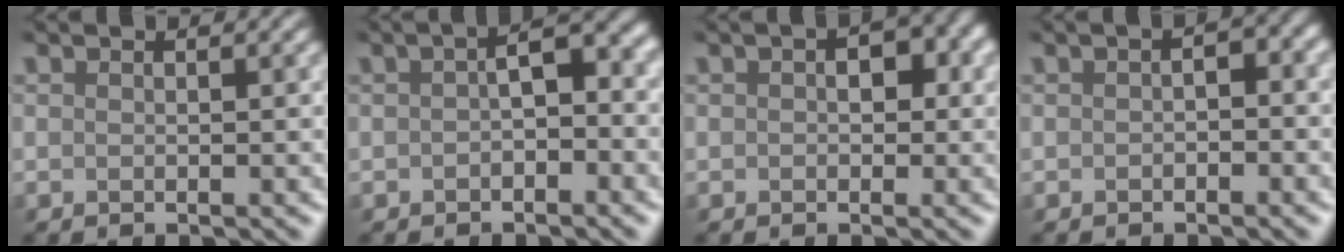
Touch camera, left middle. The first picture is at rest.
{"total": 2.7, "force": [-0.8, 1.1, 2.4], "torque": [-0.037, 0.014, -0.021]}
{"total": 2.4, "force": [0.1, 1.7, 1.6], "torque": [-0.009, 0.006, -0.002]}
{"total": 1.6, "force": [-0.8, 0.8, 1.1], "torque": [-0.016, 0.005, -0.014]}